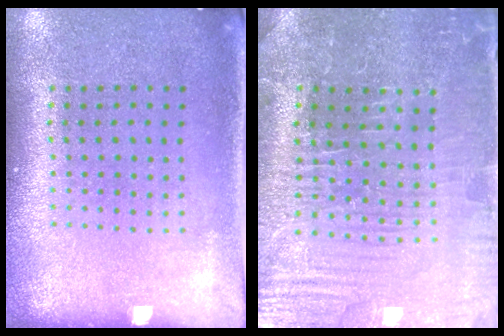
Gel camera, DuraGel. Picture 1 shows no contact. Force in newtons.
{"total": 3.6, "press": 3.6, "slide": 0.4}